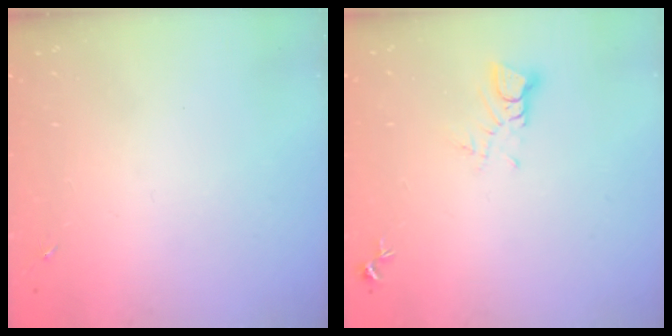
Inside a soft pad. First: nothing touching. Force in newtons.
{"total": 3.6, "press": 3.6, "slide": 0.2}